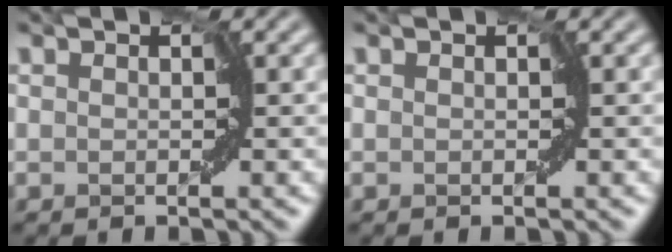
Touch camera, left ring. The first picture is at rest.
{"total": 0.0}